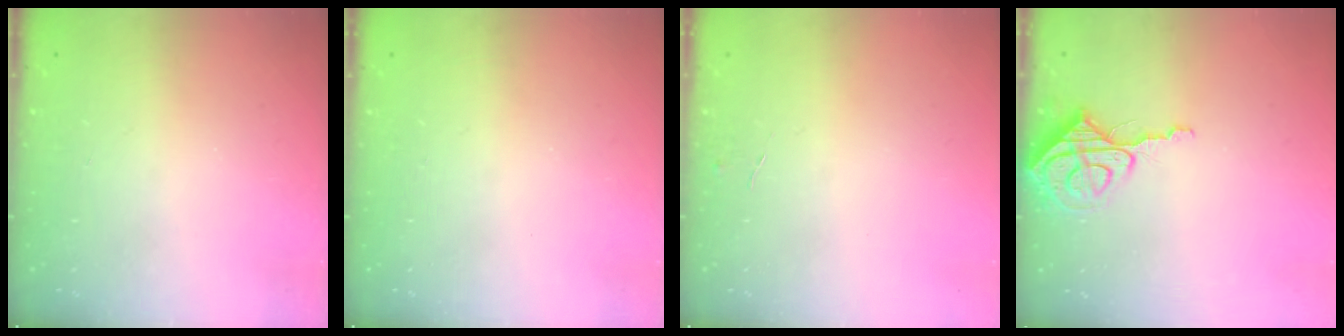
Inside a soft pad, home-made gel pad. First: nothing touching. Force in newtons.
{"total": 0.0}
{"total": 3.9, "press": 3.9, "slide": 0.4}
{"total": 7.7, "press": 7.7, "slide": 0.6}